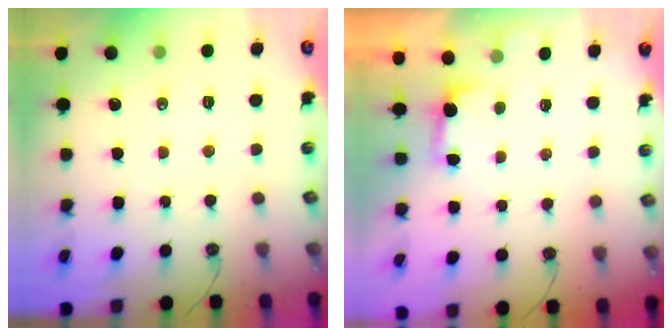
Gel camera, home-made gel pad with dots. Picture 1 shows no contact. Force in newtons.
{"total": 1.2, "press": 0.9, "slide": 0.8}